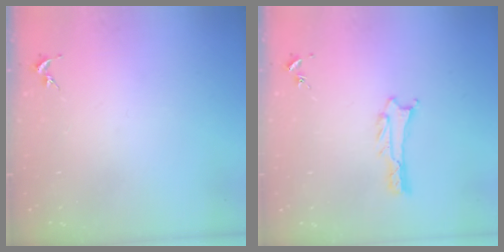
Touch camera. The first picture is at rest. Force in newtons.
{"total": 1.1, "press": 1.1, "slide": 0.1}